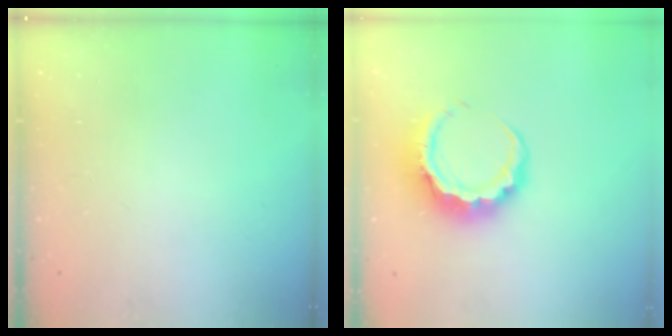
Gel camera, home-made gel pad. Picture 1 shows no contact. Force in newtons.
{"total": 9.7, "press": 9.5, "slide": 1.9}